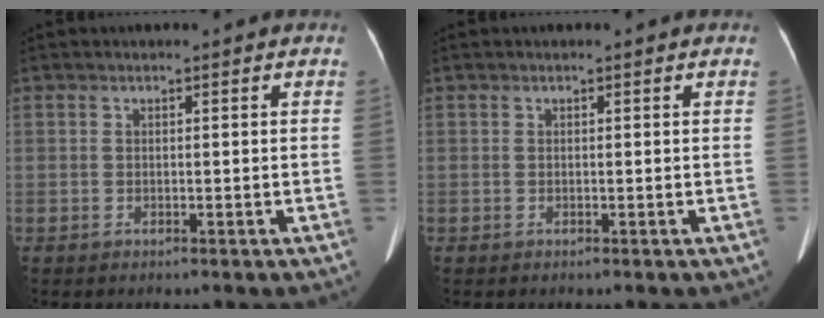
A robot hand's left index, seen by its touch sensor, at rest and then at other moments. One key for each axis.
{"total": 0.0}